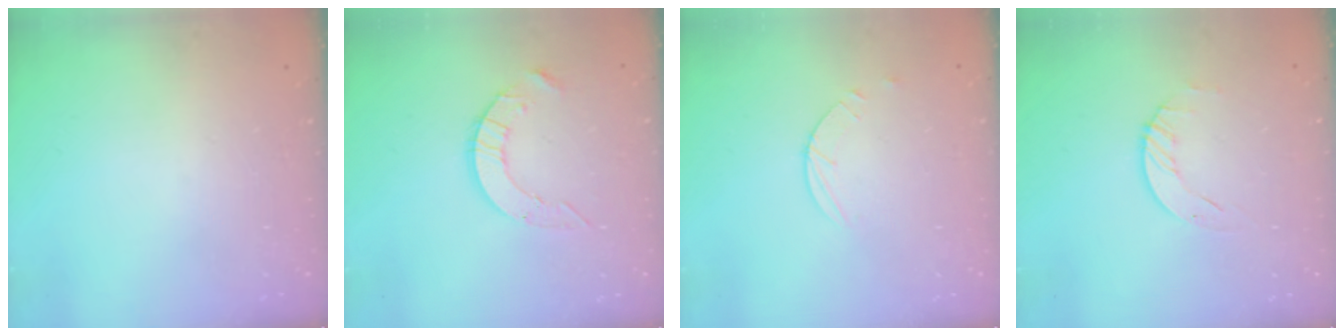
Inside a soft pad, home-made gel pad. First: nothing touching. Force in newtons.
{"total": 7.0, "press": 7.0, "slide": 0.4}
{"total": 2.5, "press": 2.4, "slide": 0.3}
{"total": 2.3, "press": 2.3, "slide": 0.3}